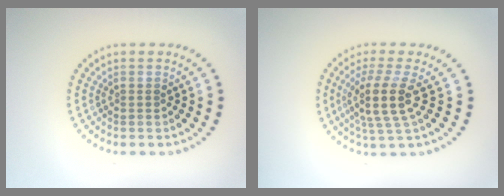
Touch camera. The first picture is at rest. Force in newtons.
{"total": 4.0, "press": 3.1, "slide": 2.5}